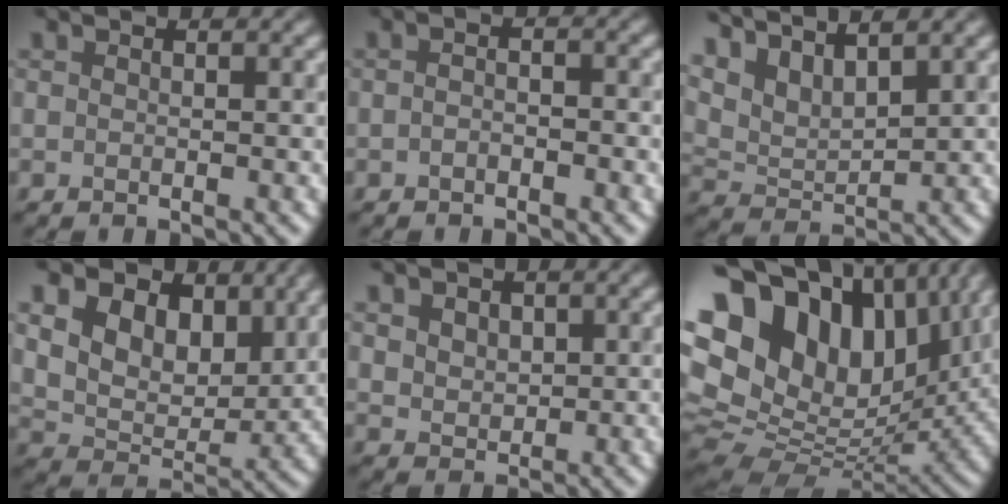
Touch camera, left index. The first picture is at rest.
{"total": 1.3, "force": [-0.6, 0.5, 1.0], "torque": [-0.021, -0.001, -0.016]}
{"total": 5.6, "force": [4.5, 1.7, 2.8], "torque": [-0.069, 0.005, 0.076]}
{"total": 10.2, "force": [4.8, 6.9, 5.8], "torque": [-0.118, 0.009, 0.087]}
{"total": 3.4, "force": [1.8, 2.4, 1.7], "torque": [-0.050, 0.010, 0.032]}
{"total": 18.7, "force": [8.1, 11.9, 11.9], "torque": [-0.238, 0.036, 0.153]}